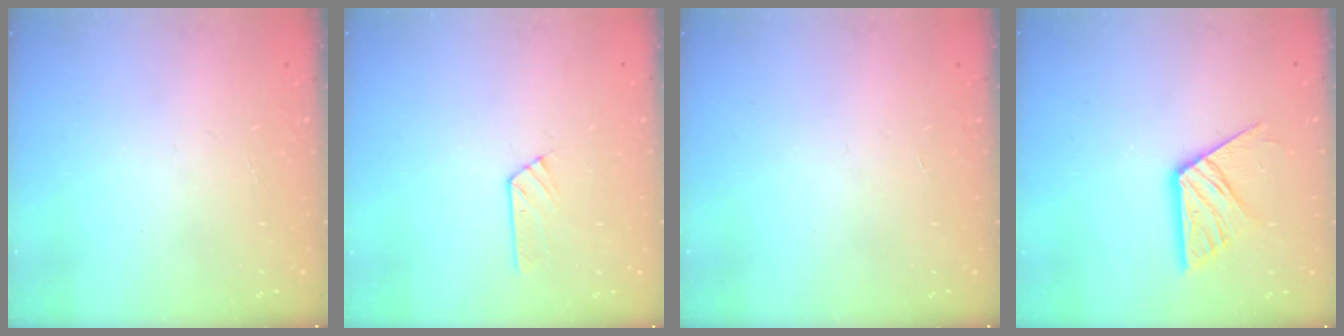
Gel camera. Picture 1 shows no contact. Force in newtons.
{"total": 3.9, "press": 3.9, "slide": 0.5}
{"total": 0.0}
{"total": 12.0, "press": 12.0, "slide": 1.1}